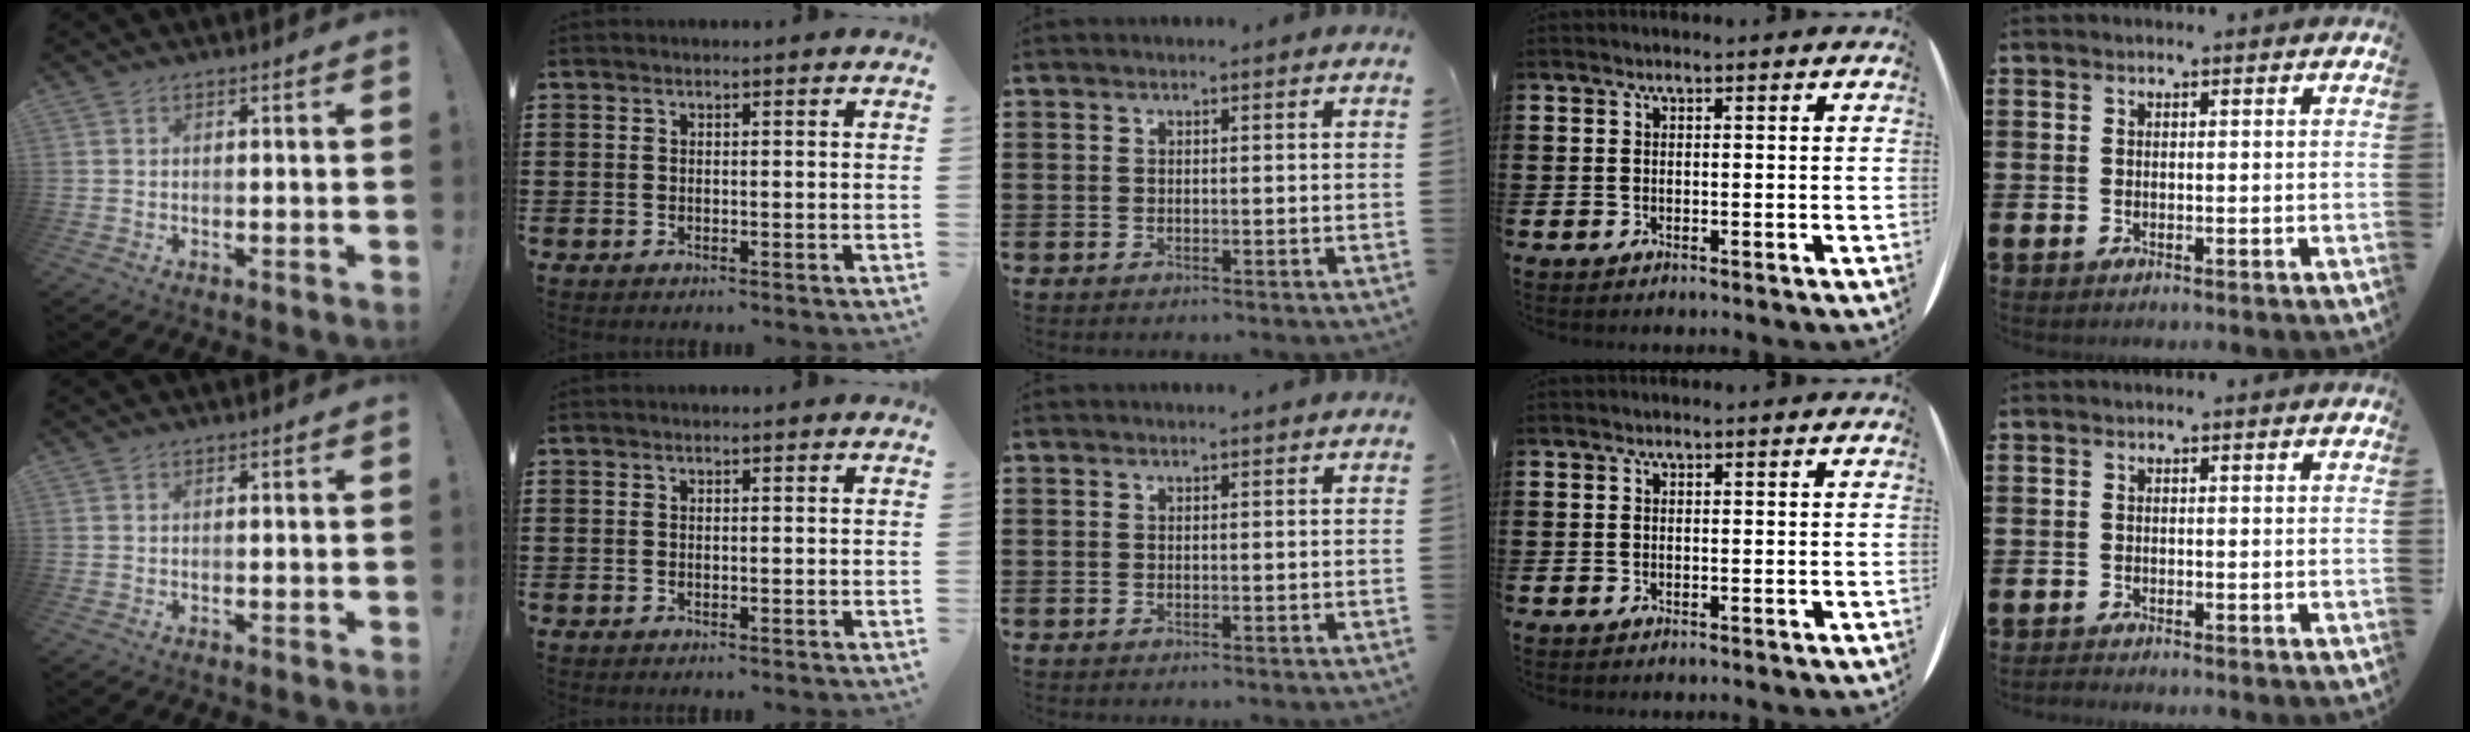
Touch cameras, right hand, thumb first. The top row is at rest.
{}